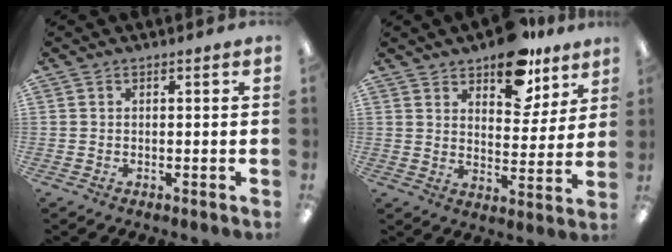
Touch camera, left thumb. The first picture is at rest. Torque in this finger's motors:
{"motor_torque": [1.65, 1.21, 1.04, -1.04, 0.02]}